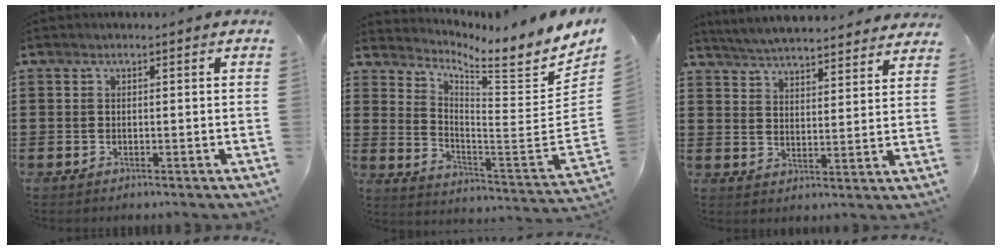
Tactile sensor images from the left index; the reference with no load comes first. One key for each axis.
{"total": 4.7, "fx": 4.4, "fy": -0.3, "fz": 1.7, "tx": -0.038, "ty": -0.069, "tz": 0.062}
{"total": 5.0, "fx": 5.0, "fy": -0.3, "fz": 0.4, "tx": -0.029, "ty": -0.031, "tz": 0.088}